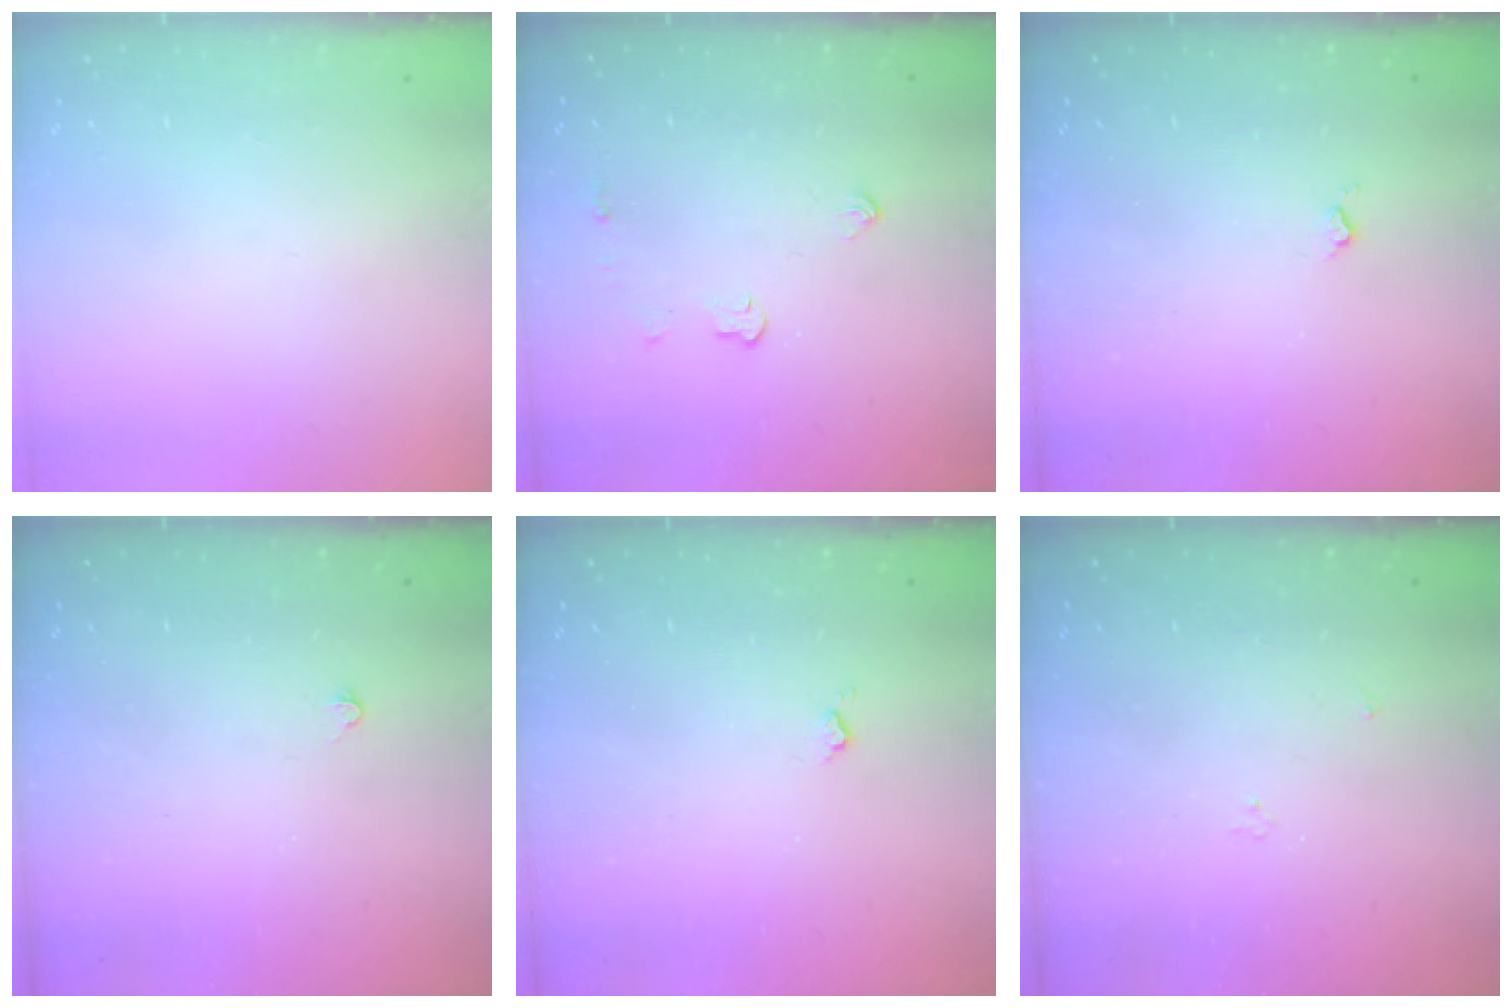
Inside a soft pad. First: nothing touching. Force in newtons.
{"total": 3.9, "press": 3.9, "slide": 0.4}
{"total": 2.4, "press": 2.3, "slide": 0.5}
{"total": 2.4, "press": 2.4, "slide": 0.5}
{"total": 2.4, "press": 2.3, "slide": 0.5}
{"total": 3.0, "press": 3.0, "slide": 0.5}